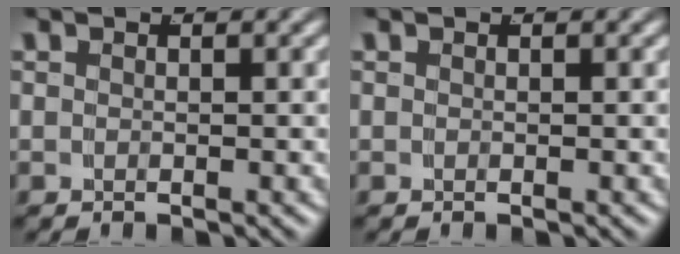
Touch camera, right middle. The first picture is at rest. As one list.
[{"total": 0.0}]